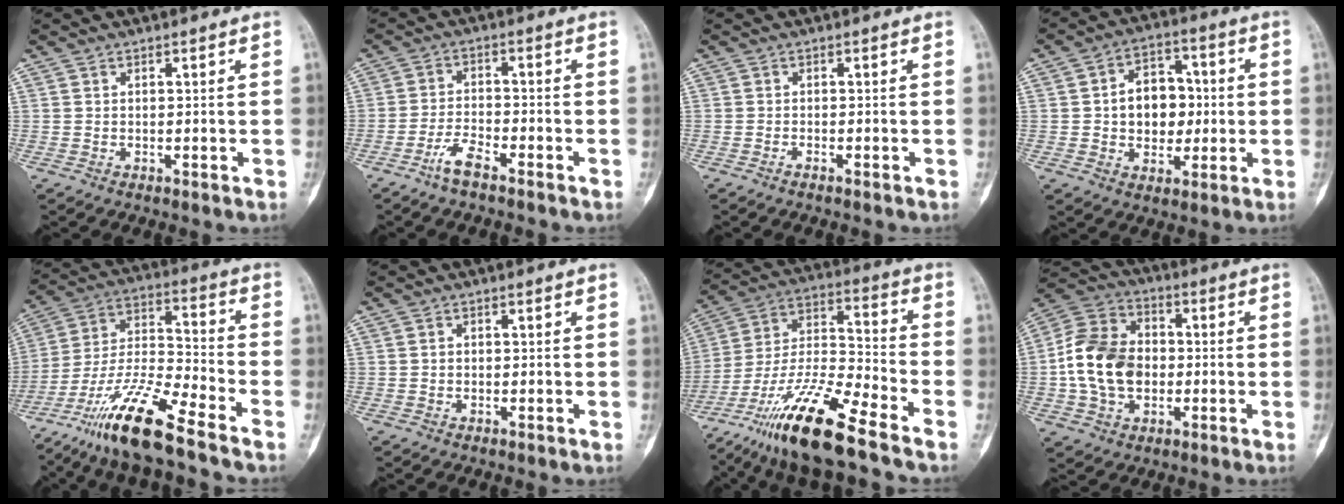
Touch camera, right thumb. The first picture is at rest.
{"total": 4.6, "force": [-3.4, 1.2, 2.9], "torque": [-0.064, 0.022, -0.067]}
{"total": 0.8, "force": [-0.7, 0.1, 0.5], "torque": [-0.014, 0.002, -0.010]}
{"total": 9.9, "force": [0.2, 7.3, 6.7], "torque": [-0.061, 0.014, 0.000]}
{"total": 17.1, "force": [-11.9, 2.2, 12.1], "torque": [-0.240, 0.062, -0.218]}
{"total": 0.6, "force": [-0.1, 0.5, 0.2], "torque": [0.000, 0.000, -0.003]}
{"total": 19.8, "force": [-13.3, 3.2, 14.2], "torque": [-0.294, 0.055, -0.244]}
{"total": 15.4, "force": [-1.4, 11.4, 10.3], "torque": [-0.170, 0.027, -0.029]}